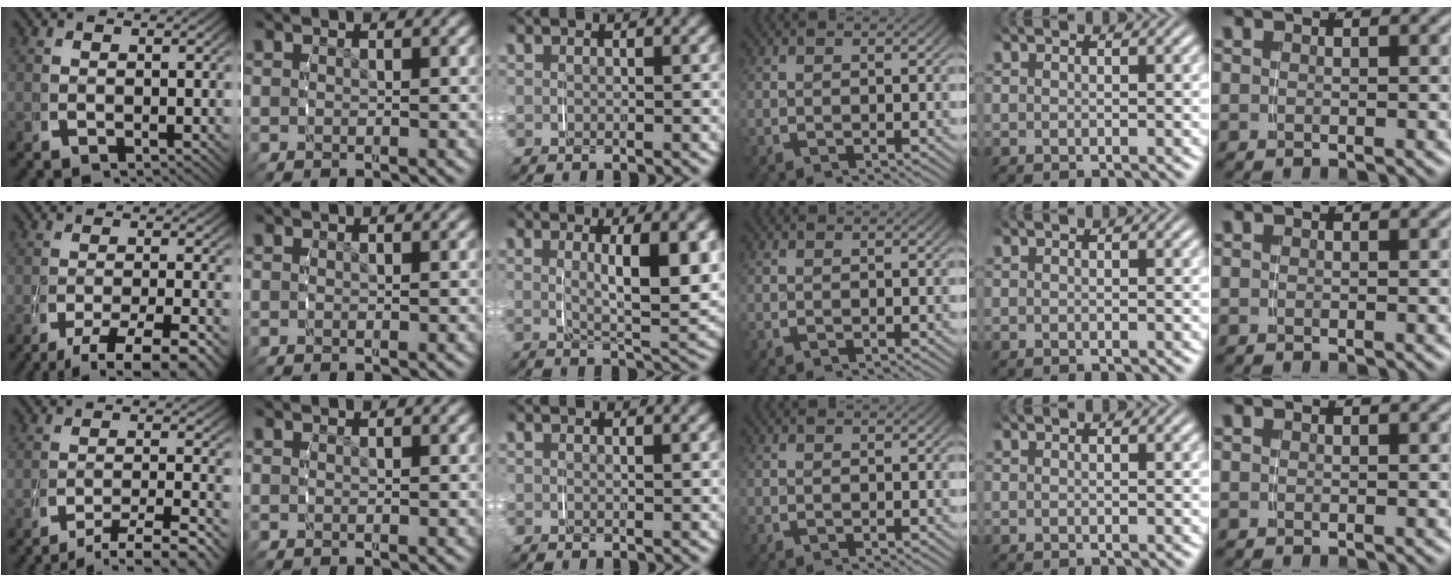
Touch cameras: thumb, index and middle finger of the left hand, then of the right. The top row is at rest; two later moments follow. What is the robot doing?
{"motion": "grasp_and_lifting", "object": "measuring cup"}